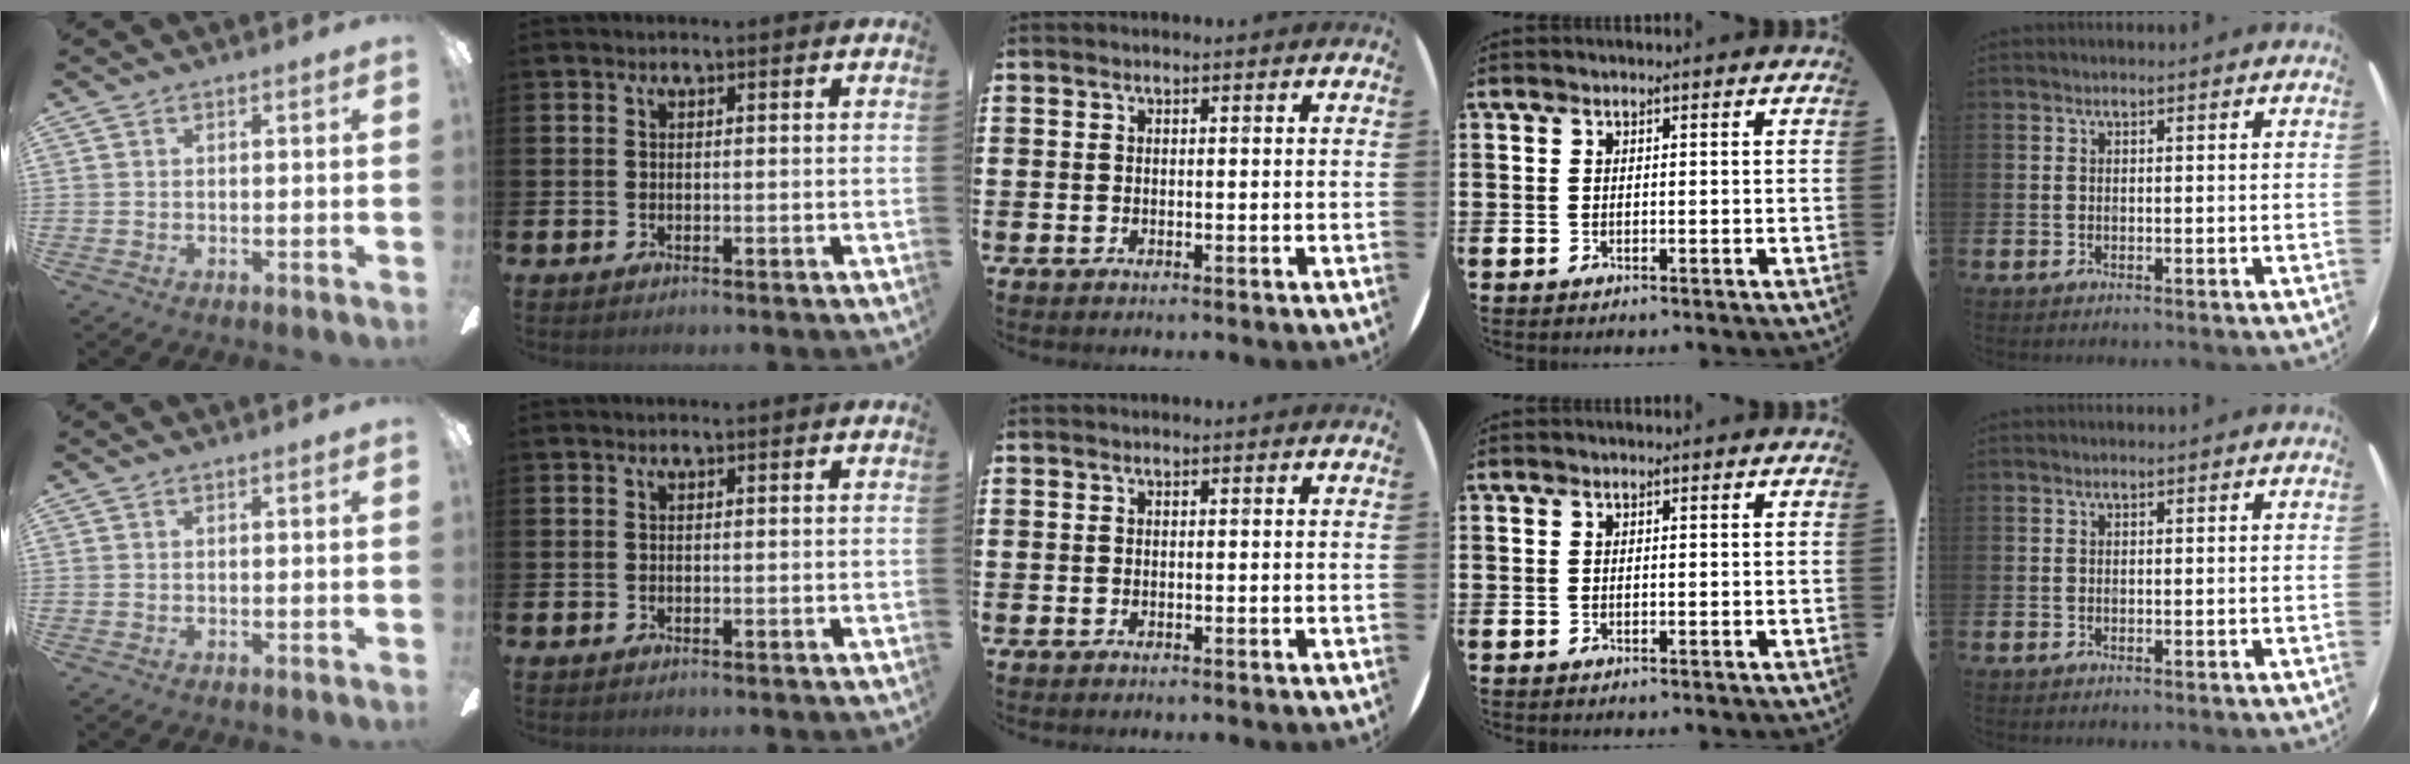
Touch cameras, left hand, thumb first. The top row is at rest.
{}